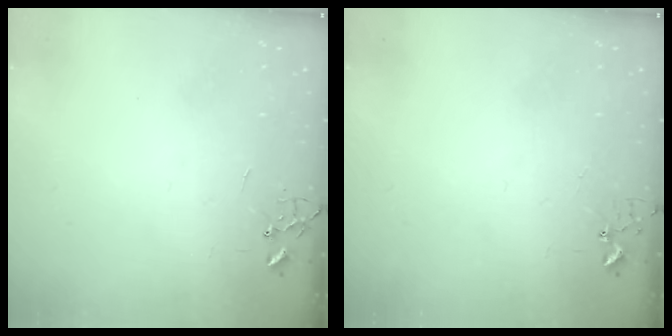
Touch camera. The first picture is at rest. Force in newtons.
{"total": 2.7, "press": 2.7, "slide": 0.2}